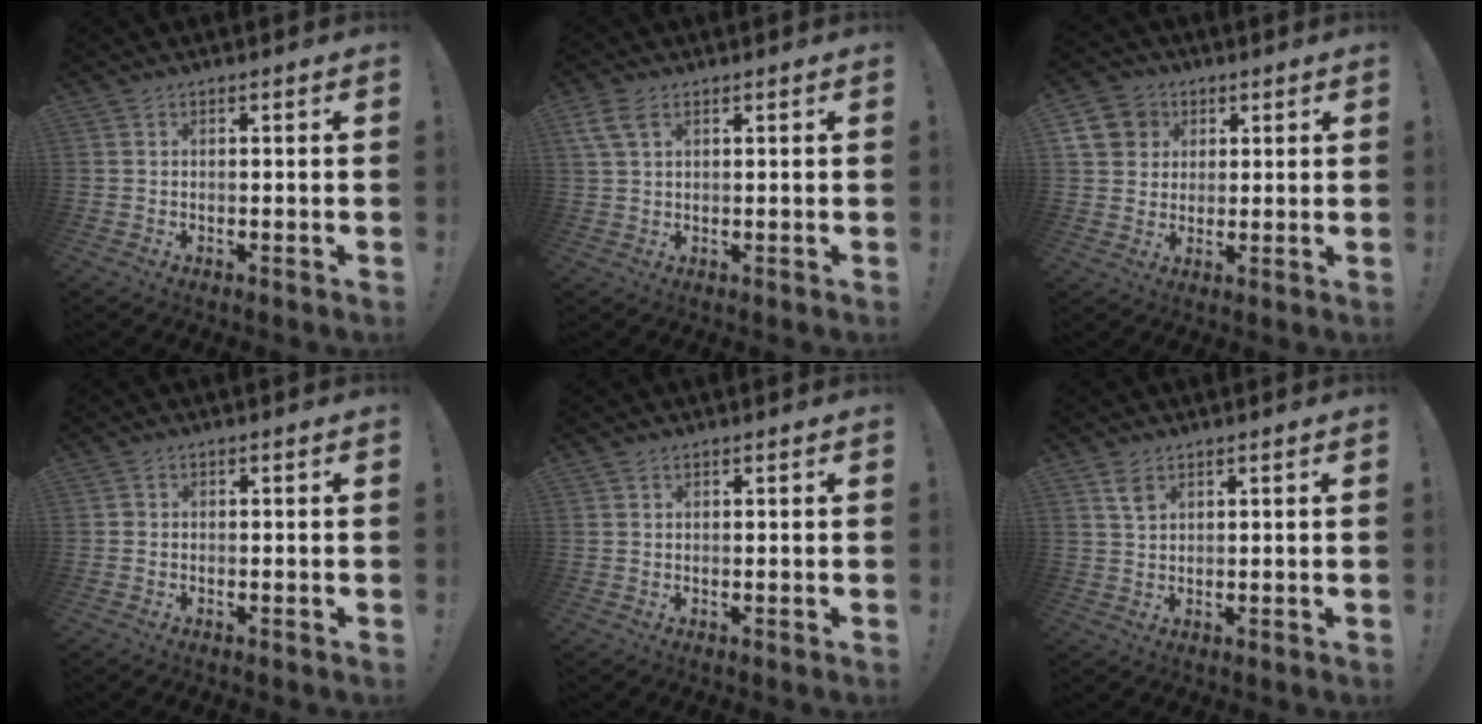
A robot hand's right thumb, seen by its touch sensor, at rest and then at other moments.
{"total": 5.5, "force": [2.6, 2.9, 3.8], "torque": [-0.074, 0.002, 0.054]}
{"total": 9.8, "force": [3.3, 8.6, 3.2], "torque": [-0.047, -0.007, 0.070]}
{"total": 0.7, "force": [0.0, 0.7, 0.2], "torque": [-0.009, 0.004, 0.003]}
{"total": 1.0, "force": [0.8, 0.6, 0.2], "torque": [0.000, -0.001, 0.014]}
{"total": 3.3, "force": [2.0, 1.7, 2.0], "torque": [-0.022, -0.013, 0.034]}